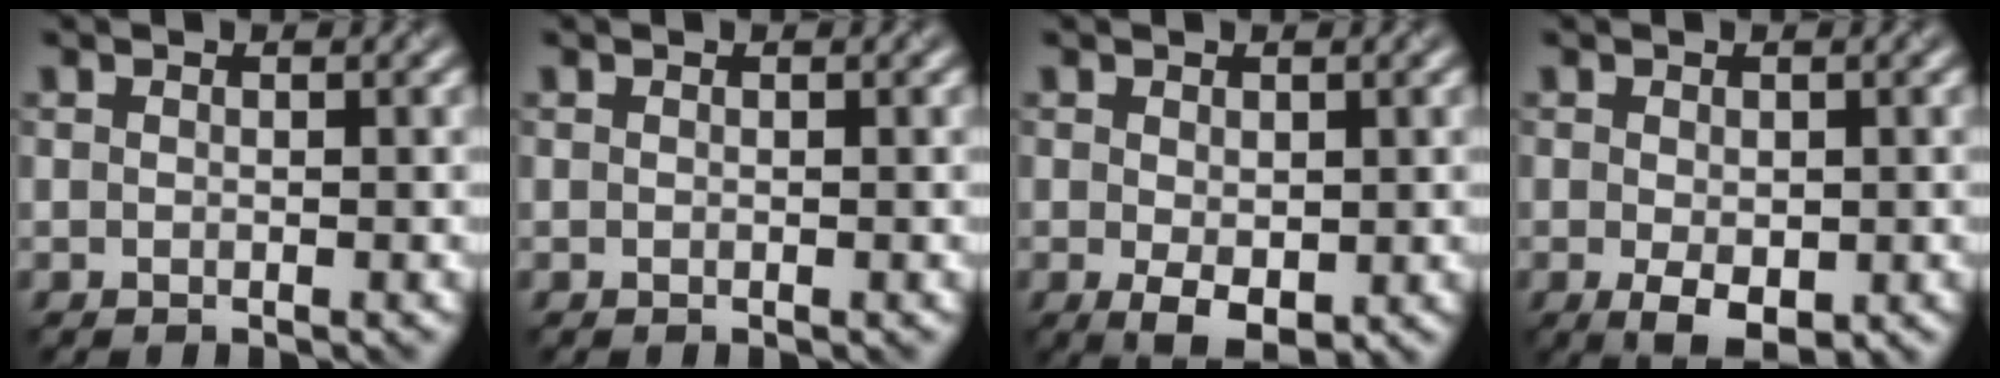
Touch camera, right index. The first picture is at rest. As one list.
[{"total": 0.0}, {"total": 3.0, "force": [-0.5, 1.7, 2.4], "torque": [-0.044, -0.013, -0.003]}, {"total": 3.2, "force": [-0.9, 1.8, 2.6], "torque": [-0.044, -0.012, -0.007]}]